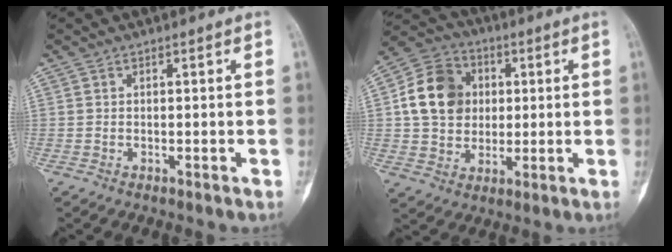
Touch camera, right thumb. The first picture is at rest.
{"total": 13.4, "force": [1.9, 11.2, 7.2], "torque": [-0.104, 0.009, 0.030]}